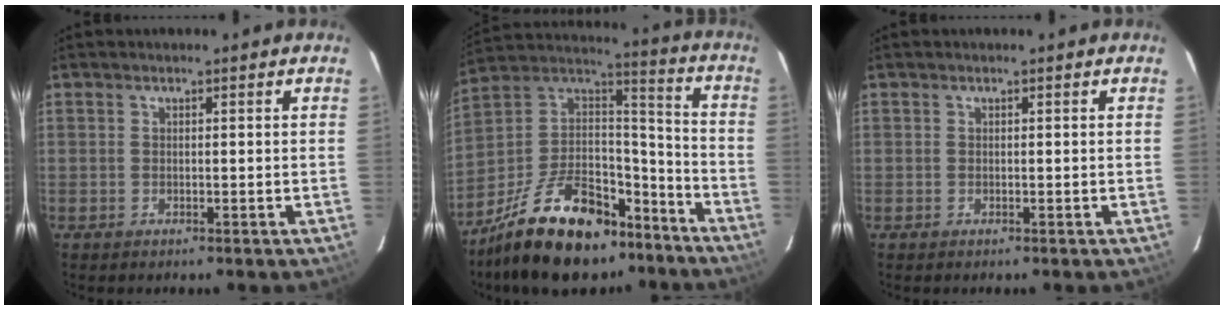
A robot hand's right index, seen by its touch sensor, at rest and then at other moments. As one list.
[{"total": 26.3, "force": [-17.9, 12.6, 14.7], "torque": [-0.286, 0.030, -0.270]}, {"total": 0.0}]